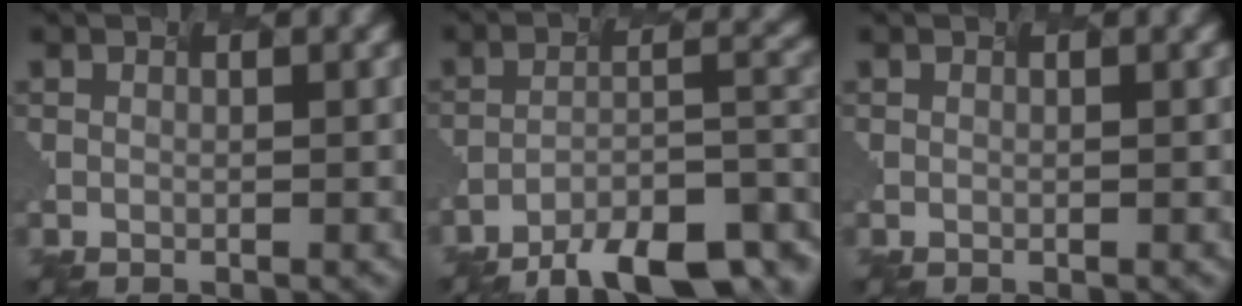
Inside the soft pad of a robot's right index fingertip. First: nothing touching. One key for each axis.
{"total": 10.3, "fx": -8.3, "fy": 2.0, "fz": 5.8, "tx": -0.085, "ty": 0.009, "tz": -0.125}
{"total": 0.0}